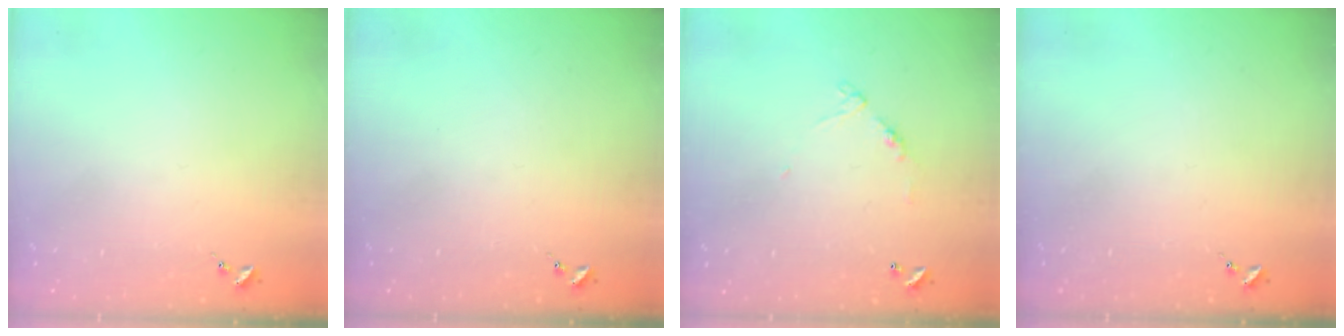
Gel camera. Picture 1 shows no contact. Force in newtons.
{"total": 0.0}
{"total": 6.7, "press": 6.6, "slide": 0.5}
{"total": 0.0}